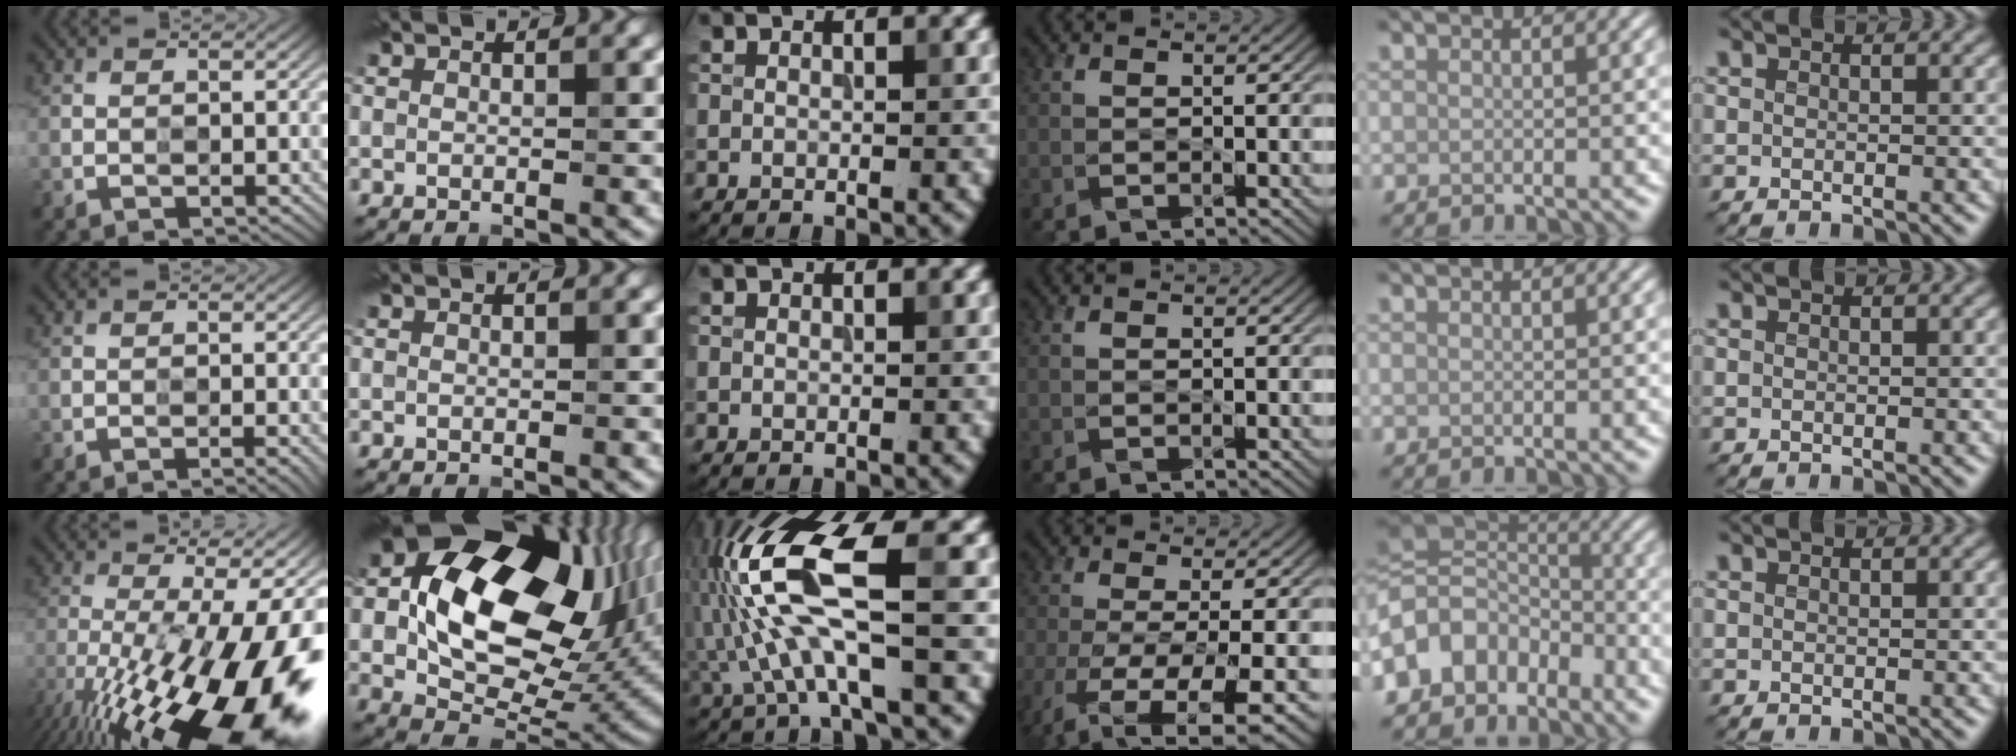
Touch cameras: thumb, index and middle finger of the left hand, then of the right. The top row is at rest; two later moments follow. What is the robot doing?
{"motion": "wipe", "object": "glass cup"}